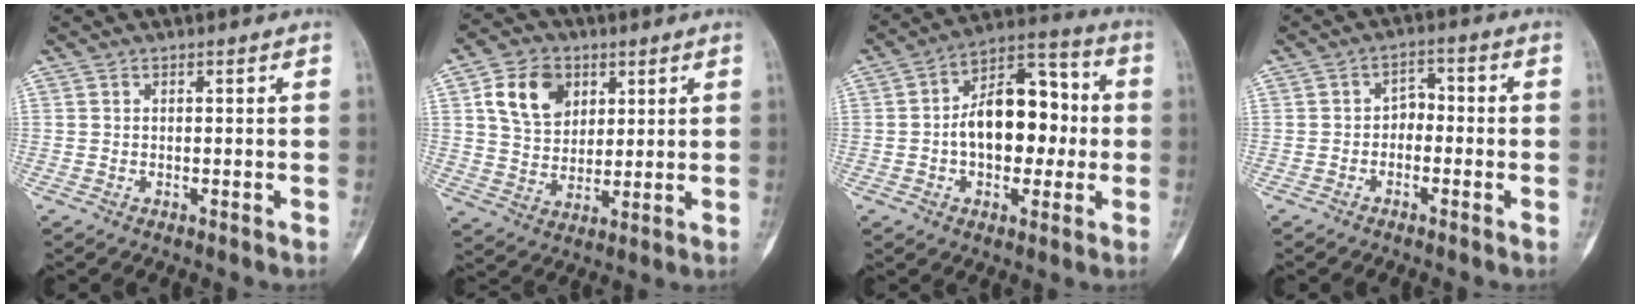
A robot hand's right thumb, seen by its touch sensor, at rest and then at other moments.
{"total": 11.2, "force": [4.3, 8.3, 6.1], "torque": [-0.079, -0.011, 0.079]}
{"total": 16.4, "force": [-0.4, 10.1, 12.9], "torque": [-0.161, 0.040, -0.011]}
{"total": 3.5, "force": [-1.0, 2.7, 2.0], "torque": [-0.014, 0.025, -0.028]}